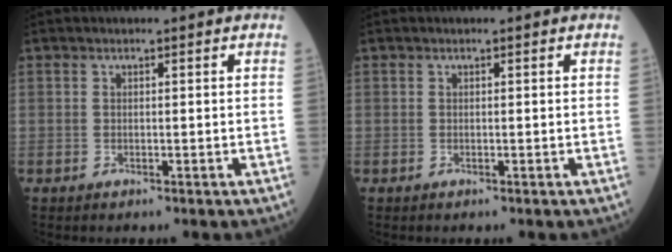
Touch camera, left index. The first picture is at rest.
{"total": 0.0}